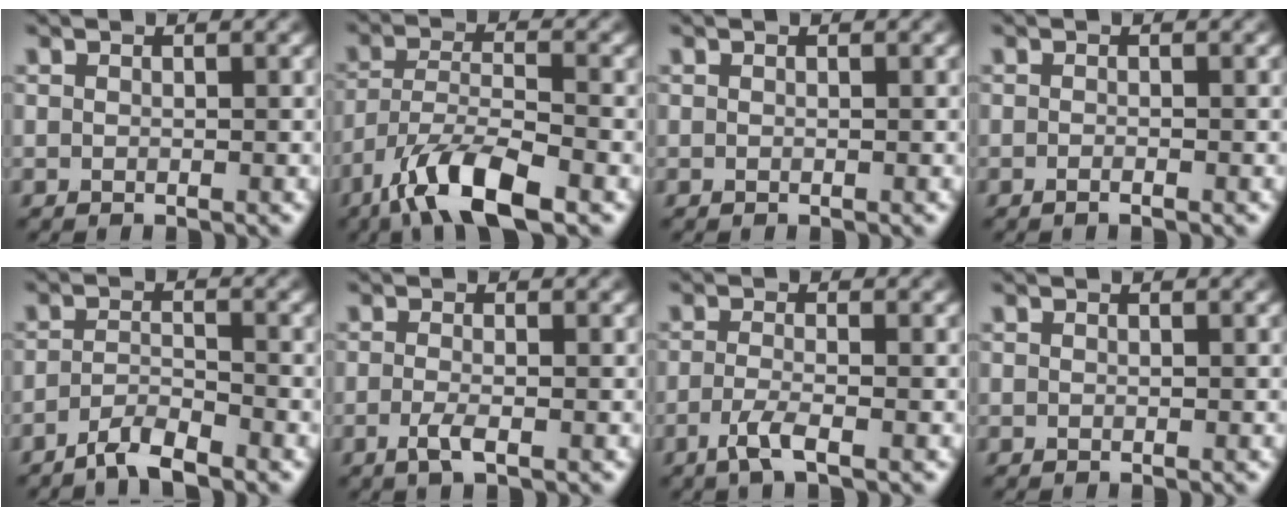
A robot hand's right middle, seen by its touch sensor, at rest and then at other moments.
{"total": 7.7, "force": [-5.1, 2.1, 5.5], "torque": [-0.101, -0.002, -0.099]}
{"total": 0.0}
{"total": 0.7, "force": [-0.4, 0.1, 0.6], "torque": [-0.008, -0.002, -0.008]}
{"total": 2.9, "force": [-2.4, 0.5, 1.6], "torque": [-0.031, 0.002, -0.051]}
{"total": 1.8, "force": [-0.7, 0.4, 1.6], "torque": [-0.034, -0.004, -0.018]}
{"total": 2.5, "force": [-1.3, 0.5, 2.1], "torque": [-0.043, 0.000, -0.033]}
{"total": 0.0}